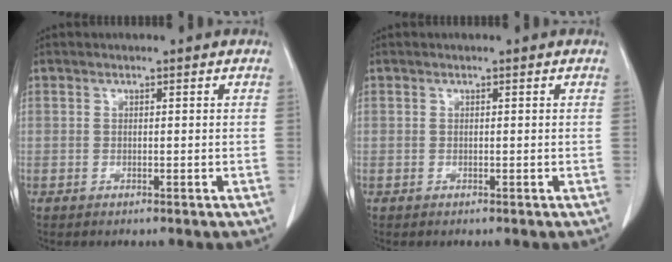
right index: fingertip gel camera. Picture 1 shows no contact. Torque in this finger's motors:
{"motor_torque": [0.00, 0.00, 0.00, 0.00]}